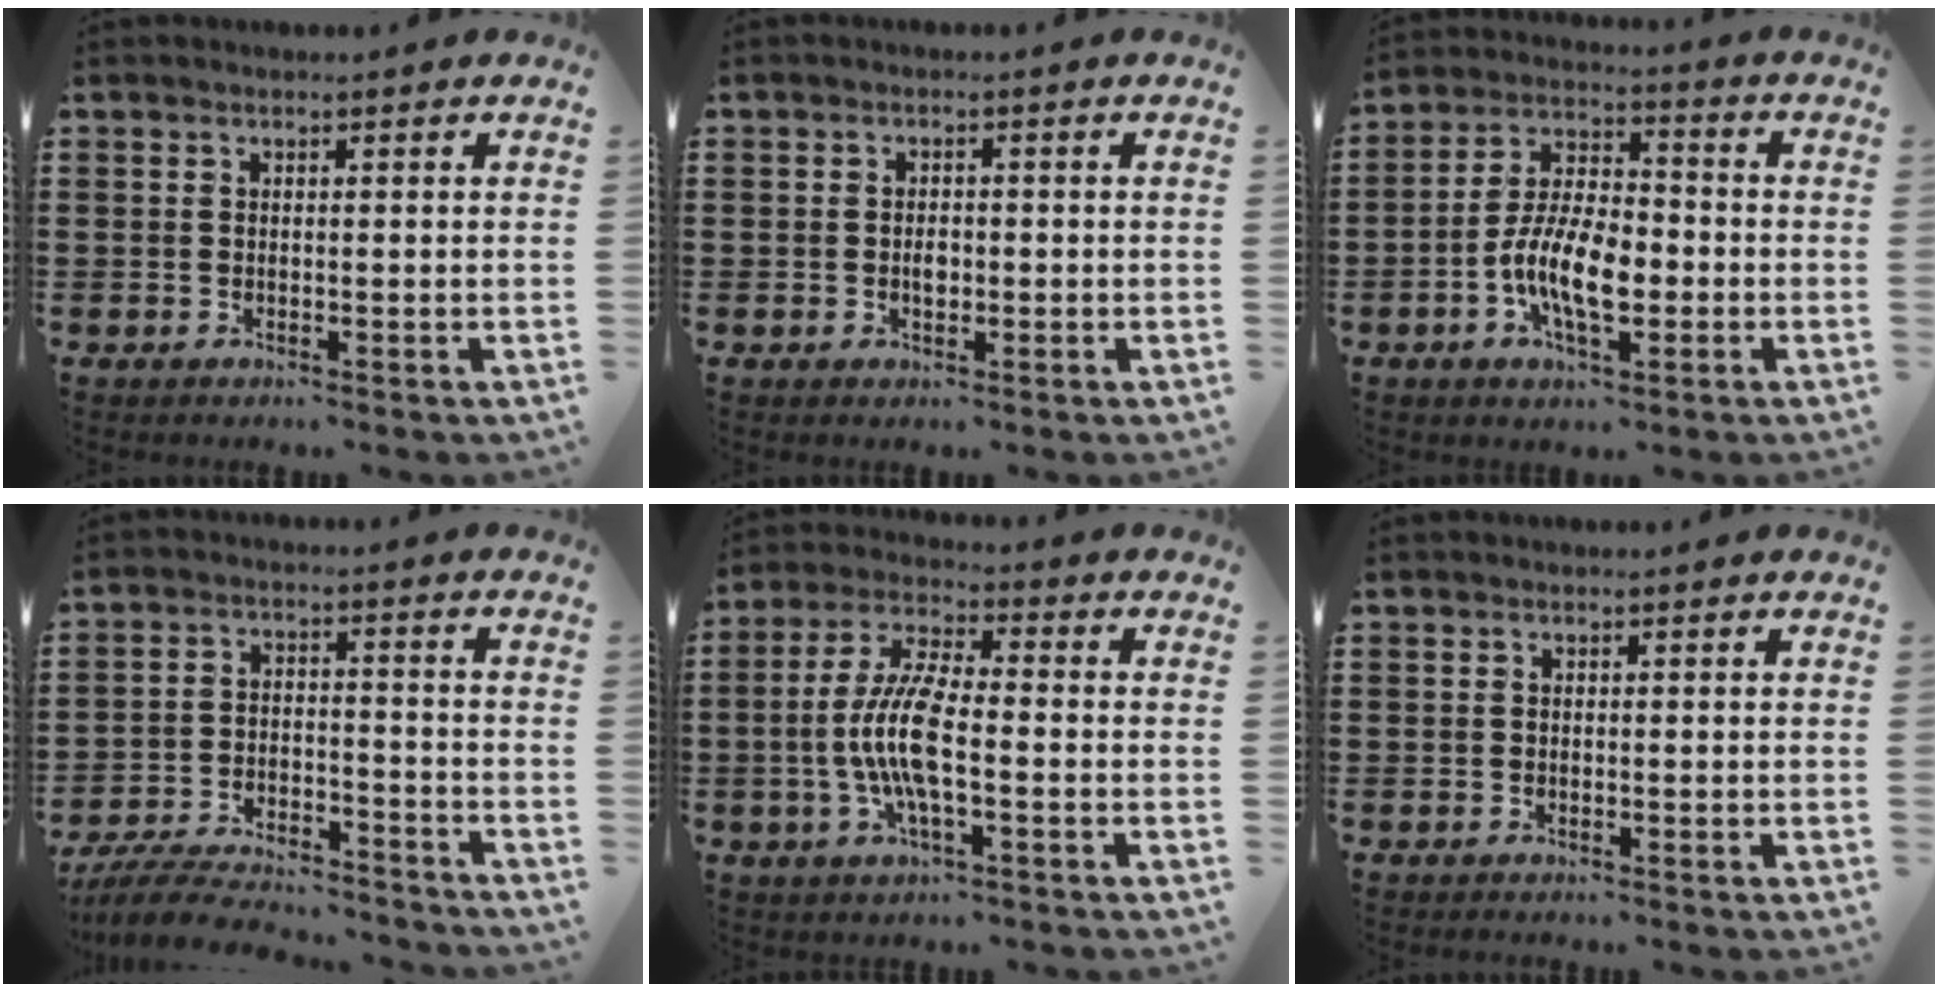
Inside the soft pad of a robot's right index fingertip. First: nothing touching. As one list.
[{"total": 1.9, "force": [-0.2, 1.2, 1.5], "torque": [-0.029, 0.004, -0.004]}, {"total": 9.4, "force": [-2.9, 4.4, 7.8], "torque": [-0.173, -0.002, -0.057]}, {"total": 7.0, "force": [-6.7, 0.8, 1.9], "torque": [-0.044, 0.007, -0.130]}, {"total": 9.4, "force": [-1.8, 2.7, 8.9], "torque": [-0.198, -0.011, -0.040]}, {"total": 0.0}]